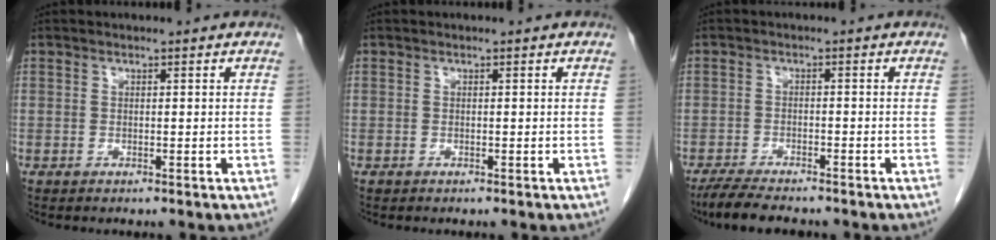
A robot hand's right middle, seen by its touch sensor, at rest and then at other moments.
{"total": 0.0}
{"total": 6.5, "force": [-5.6, 1.1, 3.1], "torque": [-0.058, -0.018, -0.095]}